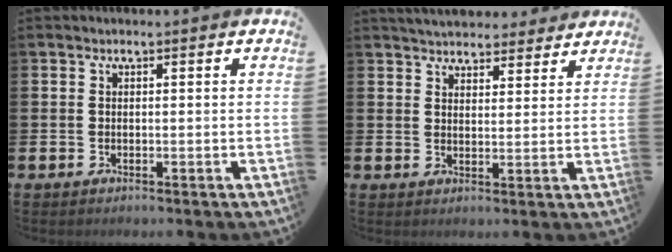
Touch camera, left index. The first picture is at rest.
{"total": 4.7, "force": [4.6, 1.0, 0.0], "torque": [-0.012, -0.022, 0.084]}